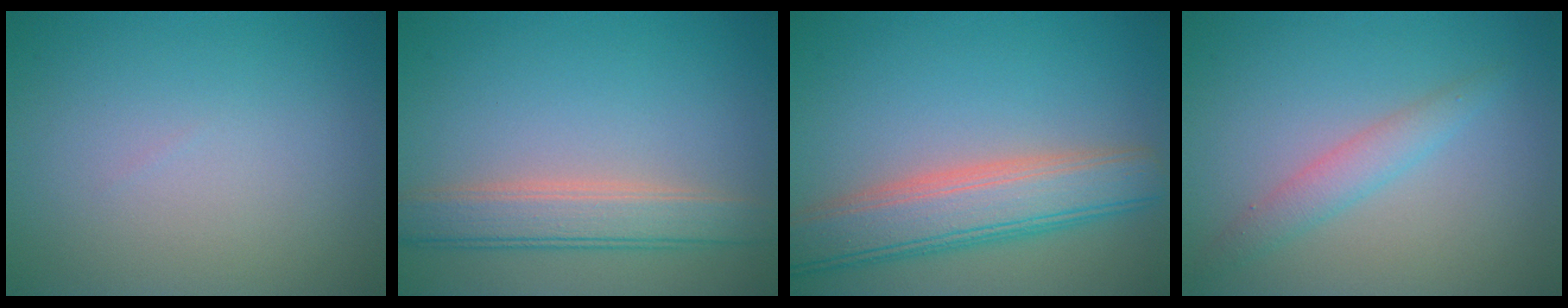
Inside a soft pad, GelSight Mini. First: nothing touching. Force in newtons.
{"total": 4.2, "press": 4.2, "slide": 0.4}
{"total": 6.9, "press": 6.9, "slide": 0.5}
{"total": 2.3, "press": 2.3, "slide": 0.0}